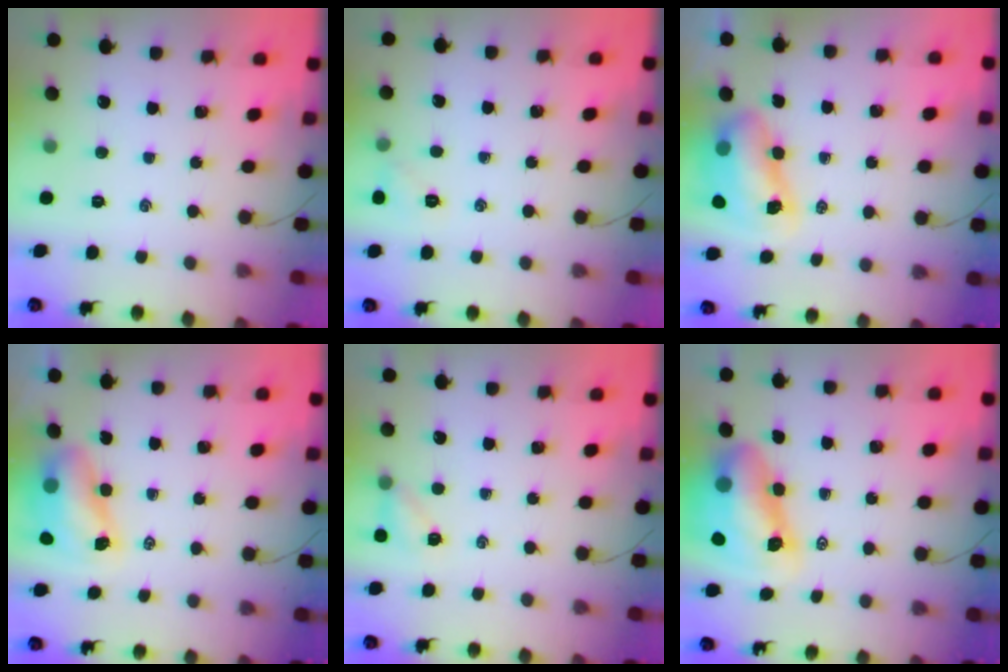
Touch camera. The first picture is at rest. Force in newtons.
{"total": 4.2, "press": 4.0, "slide": 1.3}
{"total": 9.2, "press": 9.0, "slide": 2.1}
{"total": 8.0, "press": 7.9, "slide": 1.4}
{"total": 4.8, "press": 4.5, "slide": 1.5}
{"total": 12.9, "press": 12.3, "slide": 4.0}